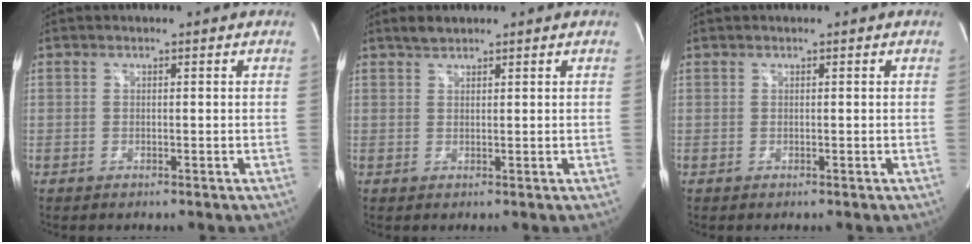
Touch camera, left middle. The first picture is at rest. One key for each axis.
{"total": 1.6, "fx": 1.5, "fy": 0.4, "fz": 0.5, "tx": -0.015, "ty": 0.004, "tz": 0.030}
{"total": 0.0}